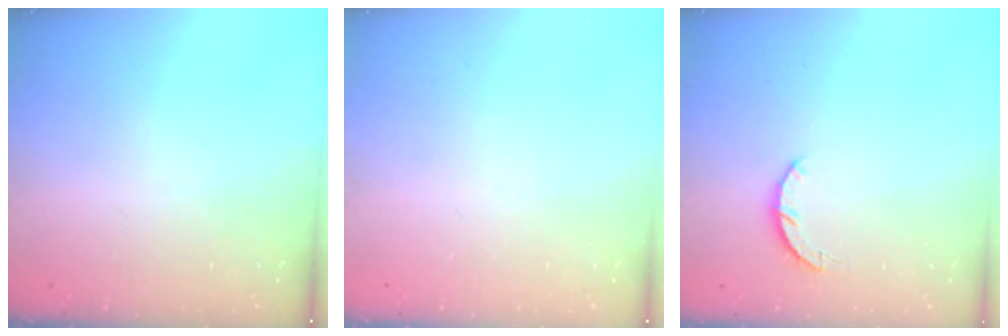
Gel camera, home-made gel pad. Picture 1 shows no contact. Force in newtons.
{"total": 0.0}
{"total": 3.0, "press": 3.0, "slide": 0.4}